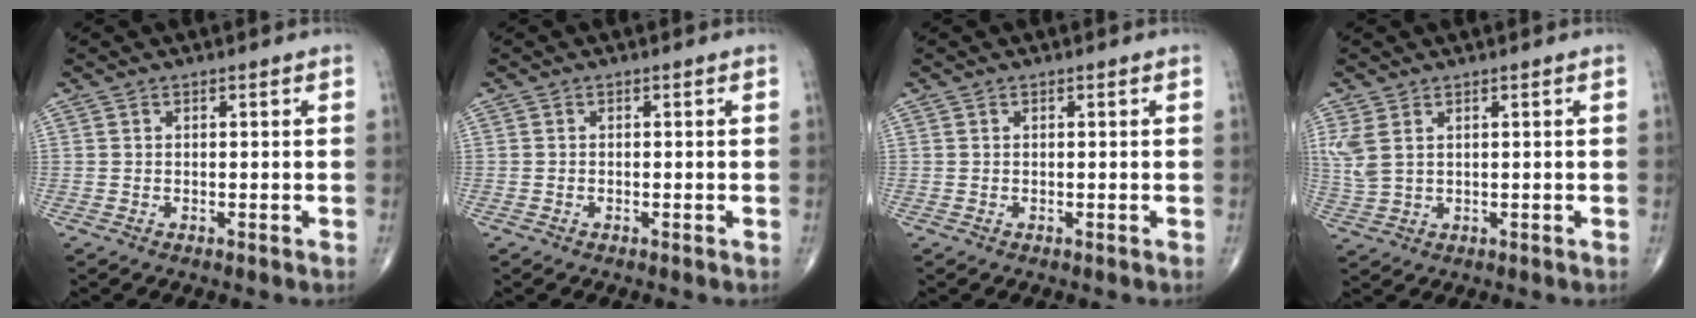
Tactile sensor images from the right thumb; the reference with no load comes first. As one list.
[{"total": 0.0}, {"total": 0.0}, {"total": 4.5, "force": [1.7, 2.5, 3.3], "torque": [-0.089, 0.002, 0.045]}]